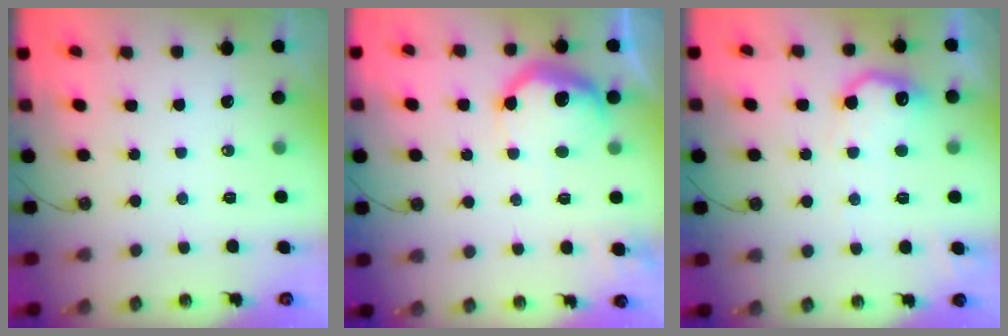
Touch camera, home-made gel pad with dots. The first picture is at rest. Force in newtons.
{"total": 12.6, "press": 12.5, "slide": 0.8}
{"total": 12.2, "press": 12.2, "slide": 0.3}